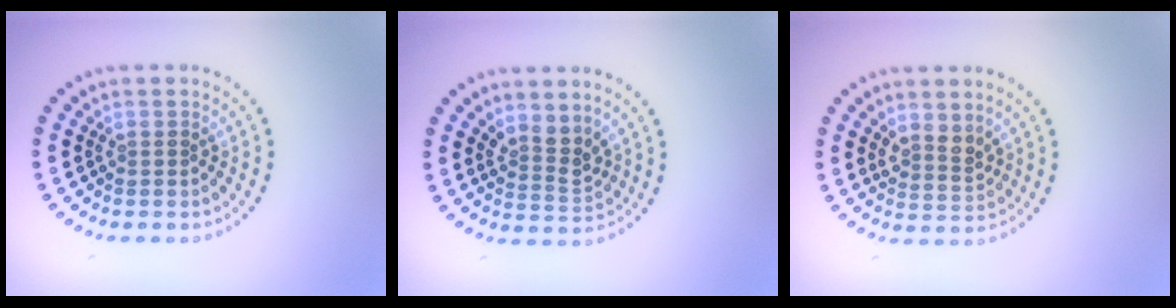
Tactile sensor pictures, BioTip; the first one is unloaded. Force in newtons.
{"total": 2.5, "press": 1.8, "slide": 1.7}
{"total": 2.1, "press": 1.6, "slide": 1.3}